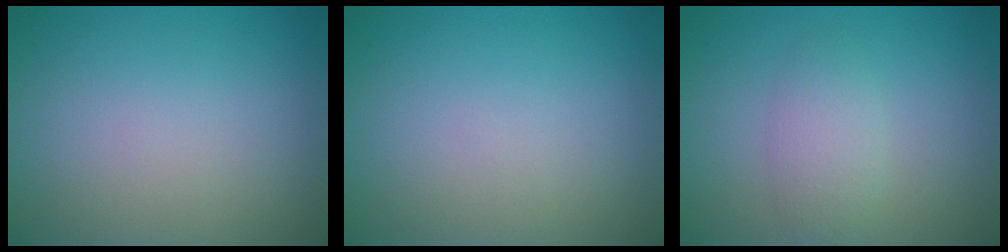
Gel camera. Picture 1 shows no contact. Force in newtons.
{"total": 0.0}
{"total": 2.4, "press": 2.4, "slide": 0.0}